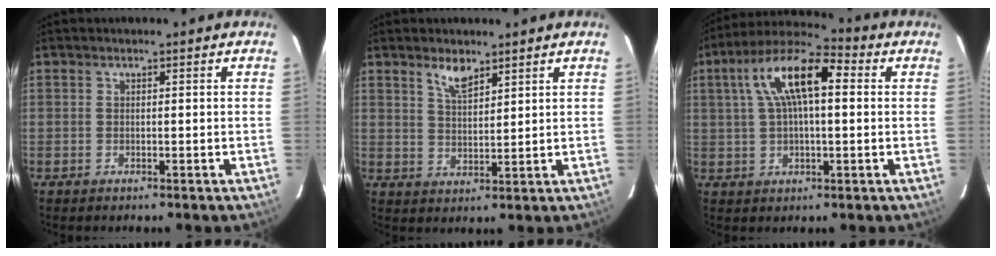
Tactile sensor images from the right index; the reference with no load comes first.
{"total": 4.5, "force": [3.3, 1.6, 2.6], "torque": [-0.047, -0.002, 0.062]}
{"total": 13.8, "force": [3.5, 5.3, 12.3], "torque": [-0.225, 0.033, 0.052]}